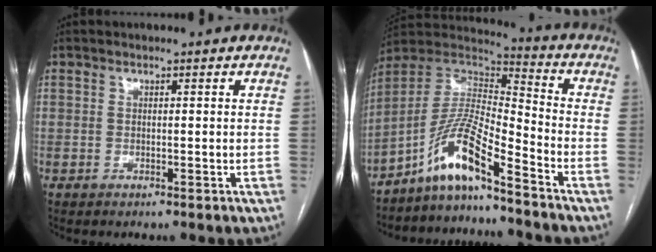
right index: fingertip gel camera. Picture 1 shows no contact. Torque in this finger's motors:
{"motor_torque": [1.39, -0.74, 0.41, 0.18]}